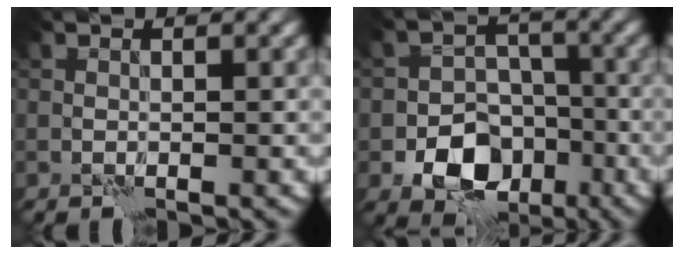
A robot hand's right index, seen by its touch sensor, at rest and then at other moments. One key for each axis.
{"total": 7.9, "fx": -3.5, "fy": 5.8, "fz": 4.1, "tx": -0.048, "ty": -0.007, "tz": -0.061}